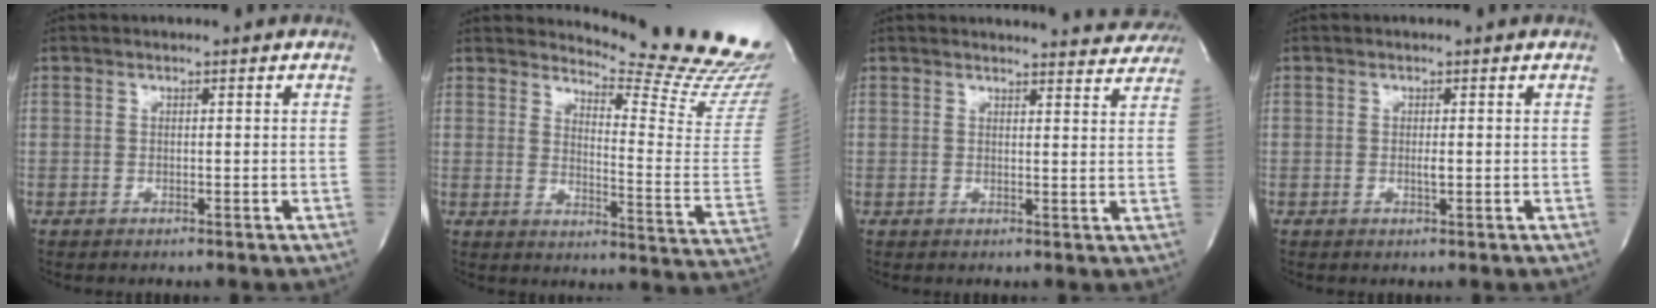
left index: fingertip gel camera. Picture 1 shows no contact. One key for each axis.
{"total": 17.8, "fx": 17.2, "fy": 0.0, "fz": 4.8, "tx": -0.072, "ty": -0.162, "tz": 0.192}
{"total": 9.8, "fx": 9.7, "fy": 1.4, "fz": 0.9, "tx": 0.008, "ty": -0.035, "tz": 0.084}
{"total": 1.0, "fx": -0.7, "fy": 0.1, "fz": 0.6, "tx": -0.014, "ty": -0.011, "tz": -0.012}